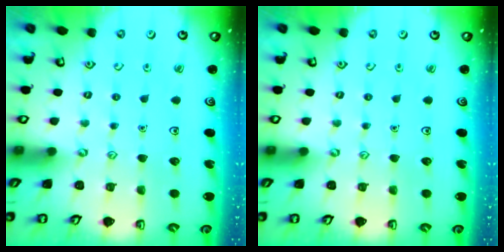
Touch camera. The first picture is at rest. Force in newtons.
{"total": 0.0}